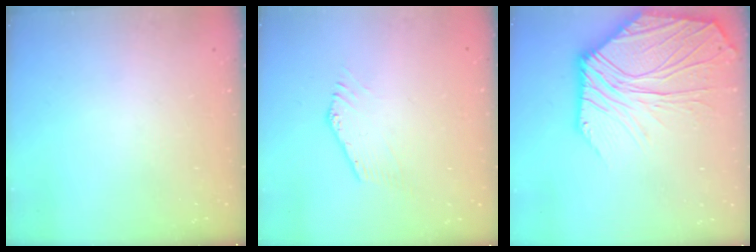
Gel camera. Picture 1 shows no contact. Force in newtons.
{"total": 1.4, "press": 1.4, "slide": 0.4}
{"total": 19.5, "press": 19.3, "slide": 2.6}